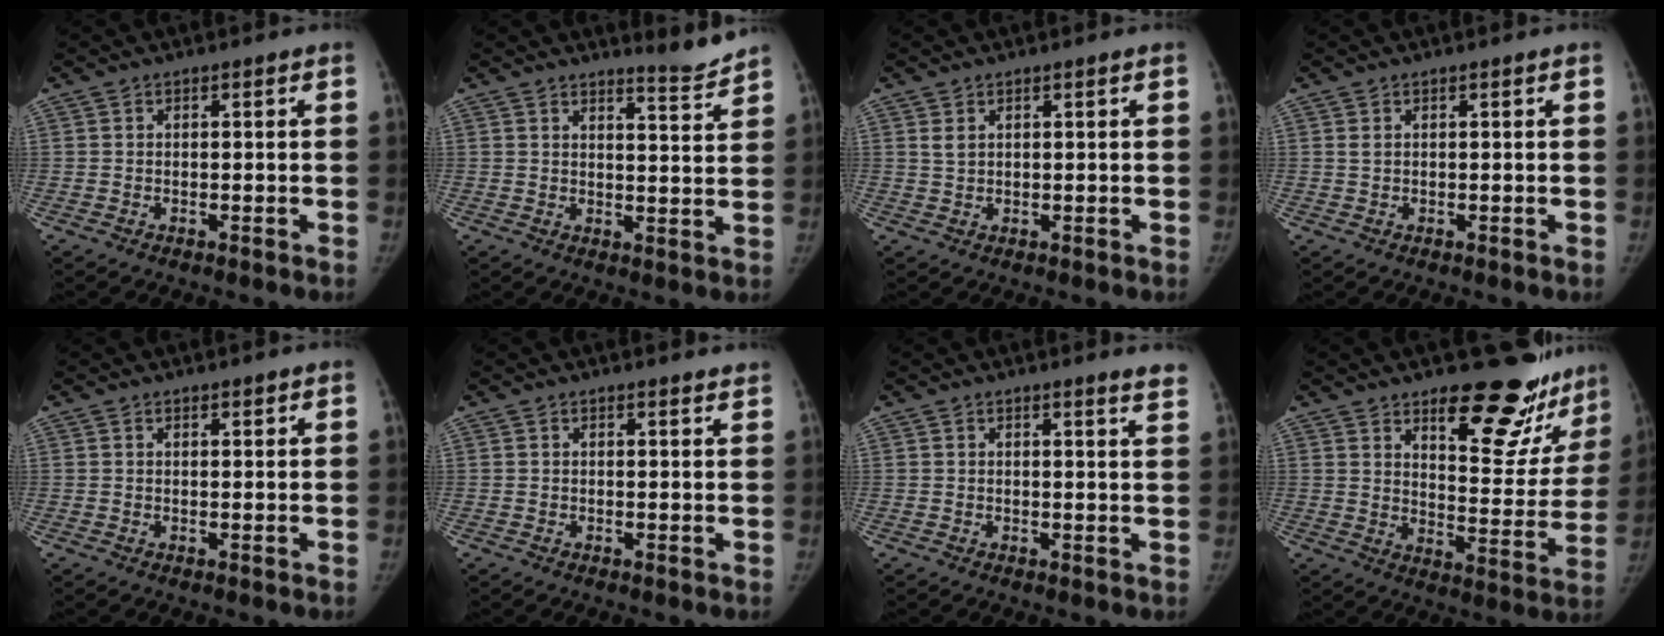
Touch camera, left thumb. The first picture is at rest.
{"total": 4.6, "force": [4.4, -0.2, 1.0], "torque": [-0.009, -0.053, 0.064]}
{"total": 1.4, "force": [0.9, 0.7, 0.9], "torque": [-0.016, 0.000, 0.023]}
{"total": 0.6, "force": [0.3, 0.3, 0.4], "torque": [-0.009, 0.003, 0.007]}
{"total": 1.1, "force": [0.9, 0.3, 0.5], "torque": [-0.006, -0.005, 0.014]}
{"total": 1.9, "force": [1.8, 0.3, 0.5], "torque": [-0.003, -0.009, 0.020]}
{"total": 4.2, "force": [3.7, 0.0, 1.9], "torque": [-0.021, -0.021, 0.030]}
{"total": 20.5, "force": [15.3, 7.8, 11.3], "torque": [-0.096, -0.121, 0.203]}